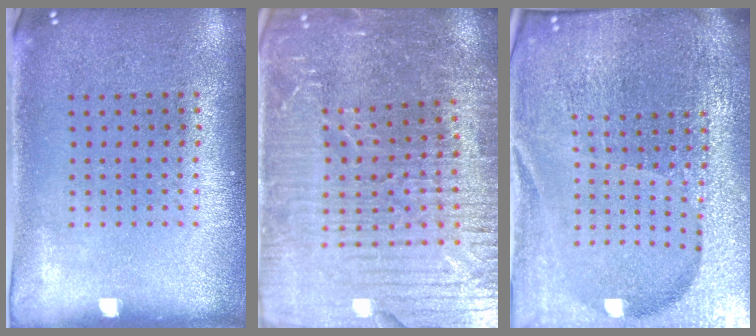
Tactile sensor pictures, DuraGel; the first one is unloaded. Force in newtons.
{"total": 5.2, "press": 4.9, "slide": 1.9}
{"total": 6.8, "press": 5.9, "slide": 3.4}